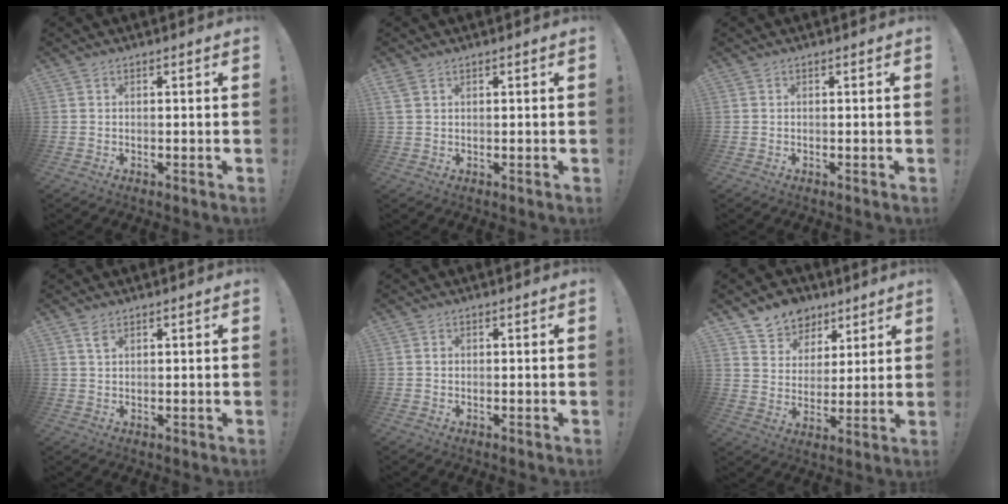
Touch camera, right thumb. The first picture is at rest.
{"total": 2.4, "force": [1.5, 1.3, 1.4], "torque": [-0.028, 0.003, 0.029]}
{"total": 0.0}
{"total": 2.4, "force": [1.4, 0.9, 1.6], "torque": [-0.019, -0.007, 0.022]}
{"total": 0.5, "force": [0.0, 0.5, 0.2], "torque": [-0.003, 0.003, -0.001]}
{"total": 9.1, "force": [6.2, 6.6, 1.0], "torque": [-0.010, -0.052, 0.122]}